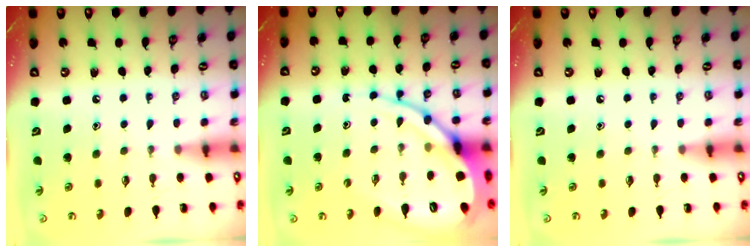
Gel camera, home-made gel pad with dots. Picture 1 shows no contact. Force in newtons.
{"total": 14.0, "press": 13.9, "slide": 1.6}
{"total": 0.0}